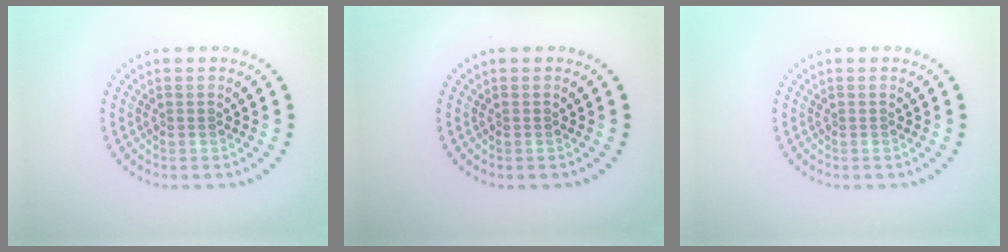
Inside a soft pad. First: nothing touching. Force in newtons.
{"total": 0.0}
{"total": 0.0}